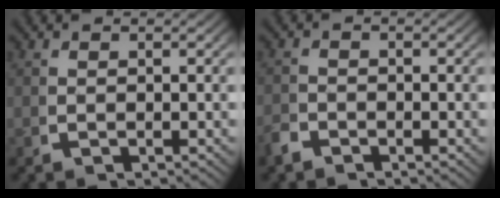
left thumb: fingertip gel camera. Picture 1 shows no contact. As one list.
[{"total": 1.3, "force": [-1.2, 0.2, 0.1], "torque": [-0.002, 0.000, -0.028]}]